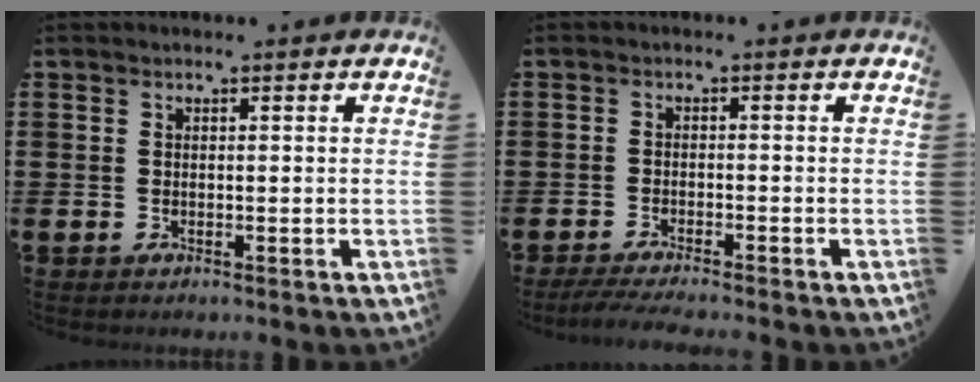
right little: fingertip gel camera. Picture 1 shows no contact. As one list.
[{"total": 2.0, "force": [-1.7, 0.0, 1.1], "torque": [-0.017, 0.002, -0.033]}]